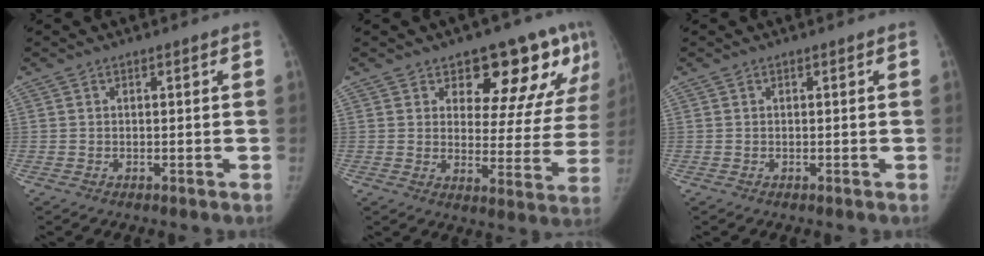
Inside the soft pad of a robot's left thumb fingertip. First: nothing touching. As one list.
[{"total": 17.1, "force": [10.3, 8.3, 10.9], "torque": [-0.073, -0.053, 0.128]}, {"total": 0.0}]